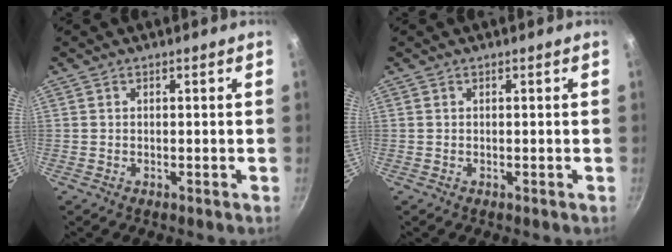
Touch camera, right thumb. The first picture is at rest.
{"total": 0.0}